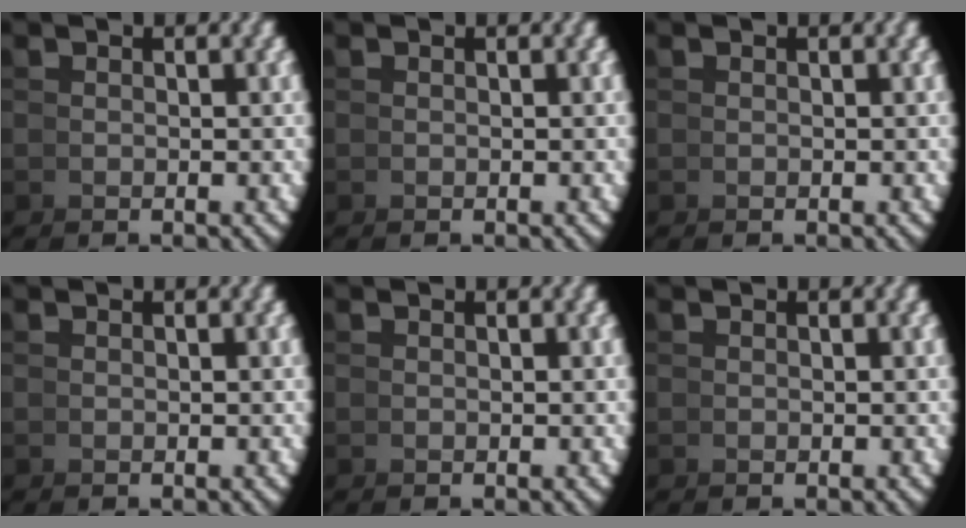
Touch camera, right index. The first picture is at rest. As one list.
[{"total": 0.0}, {"total": 0.0}, {"total": 0.0}, {"total": 0.0}, {"total": 0.0}]